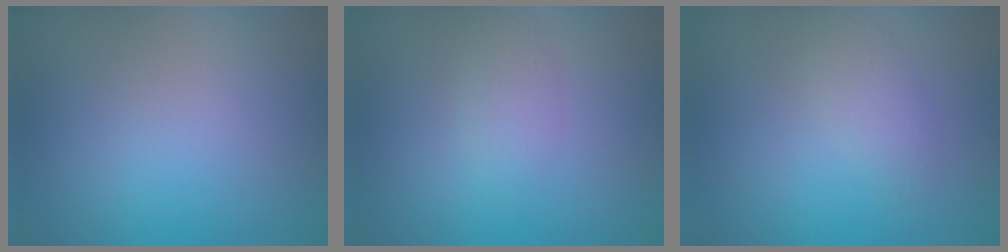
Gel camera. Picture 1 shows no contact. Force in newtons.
{"total": 1.4, "press": 1.4, "slide": 0.0}
{"total": 1.7, "press": 1.7, "slide": 0.1}